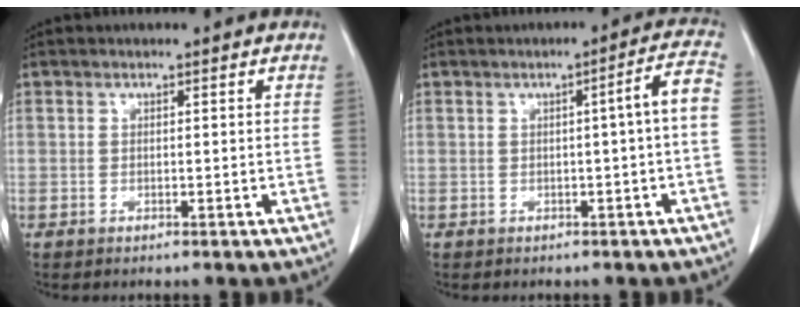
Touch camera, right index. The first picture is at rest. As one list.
[{"total": 4.2, "force": [-0.5, -0.4, 4.1], "torque": [-0.051, 0.010, -0.007]}]